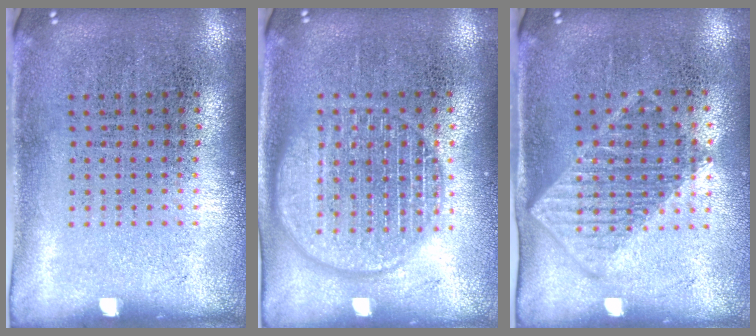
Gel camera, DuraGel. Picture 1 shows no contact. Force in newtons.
{"total": 3.3, "press": 3.3, "slide": 0.4}
{"total": 1.3, "press": 1.1, "slide": 0.6}